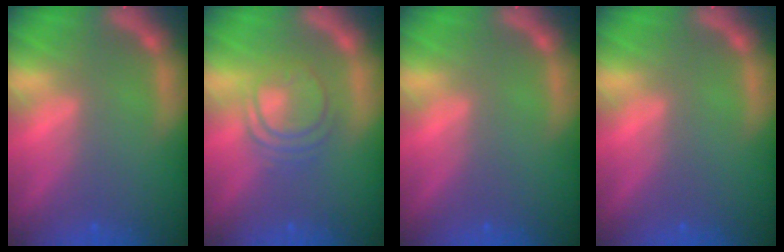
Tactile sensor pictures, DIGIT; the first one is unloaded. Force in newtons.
{"total": 5.0}
{"total": 0.0}
{"total": 0.0}